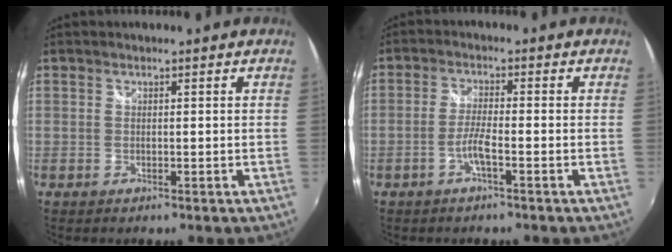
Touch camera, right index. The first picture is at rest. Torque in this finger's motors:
{"motor_torque": [0.60, 0.30, 0.20, 0.06]}